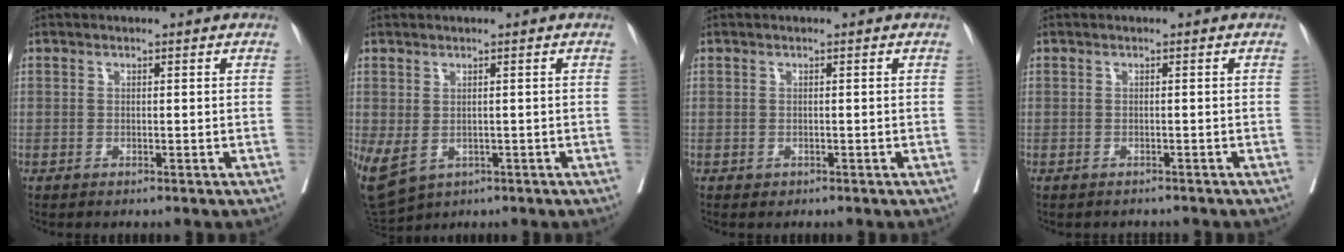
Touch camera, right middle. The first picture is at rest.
{"total": 8.4, "force": [-2.8, 5.8, 5.3], "torque": [-0.125, -0.010, -0.035]}
{"total": 0.0}
{"total": 2.4, "force": [-2.2, 0.7, 0.6], "torque": [-0.013, -0.002, -0.028]}